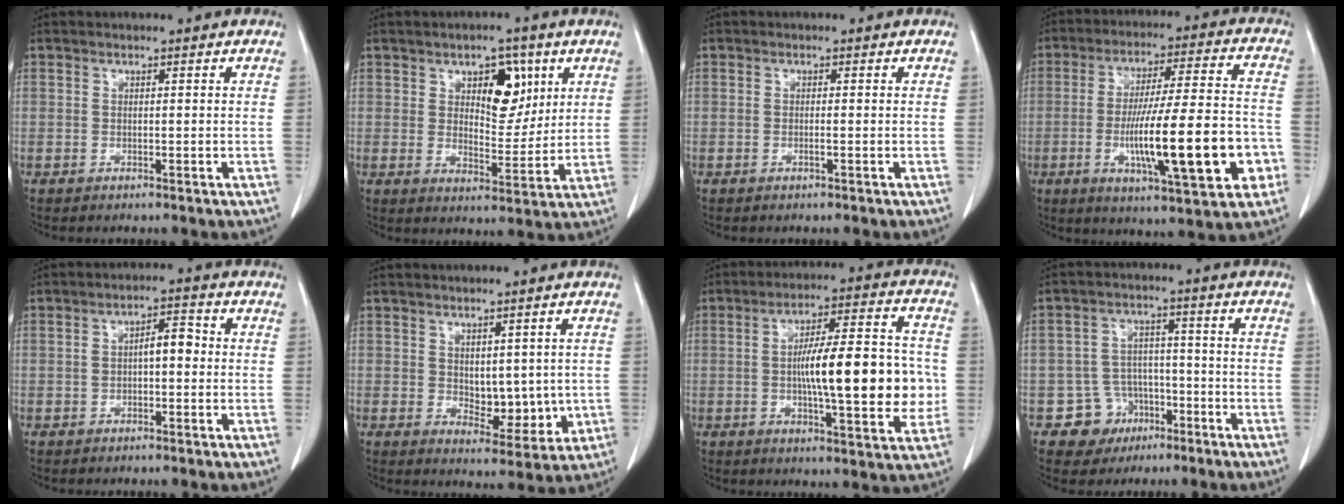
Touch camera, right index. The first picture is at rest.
{"total": 7.7, "force": [3.3, 4.0, 5.7], "torque": [-0.080, 0.007, 0.055]}
{"total": 0.7, "force": [-0.3, -0.1, 0.6], "torque": [-0.012, 0.000, -0.004]}
{"total": 19.2, "force": [-5.3, 2.8, 18.3], "torque": [-0.287, 0.003, -0.073]}
{"total": 4.2, "force": [0.0, 1.6, 3.8], "torque": [-0.068, 0.024, 0.000]}
{"total": 6.5, "force": [0.2, 3.7, 5.3], "torque": [-0.064, -0.009, 0.020]}
{"total": 16.4, "force": [-1.0, 3.4, 16.1], "torque": [-0.249, 0.017, -0.014]}
{"total": 6.6, "force": [-3.2, 5.8, 0.3], "torque": [0.010, 0.016, -0.045]}